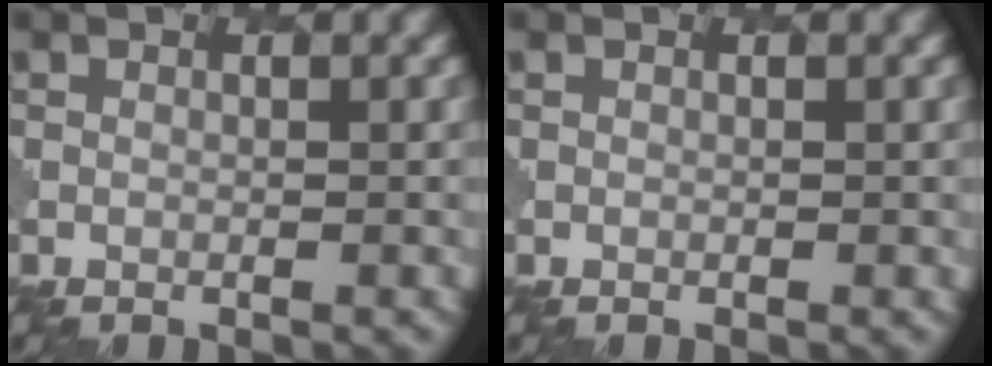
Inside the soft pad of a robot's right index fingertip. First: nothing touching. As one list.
[{"total": 0.0}]